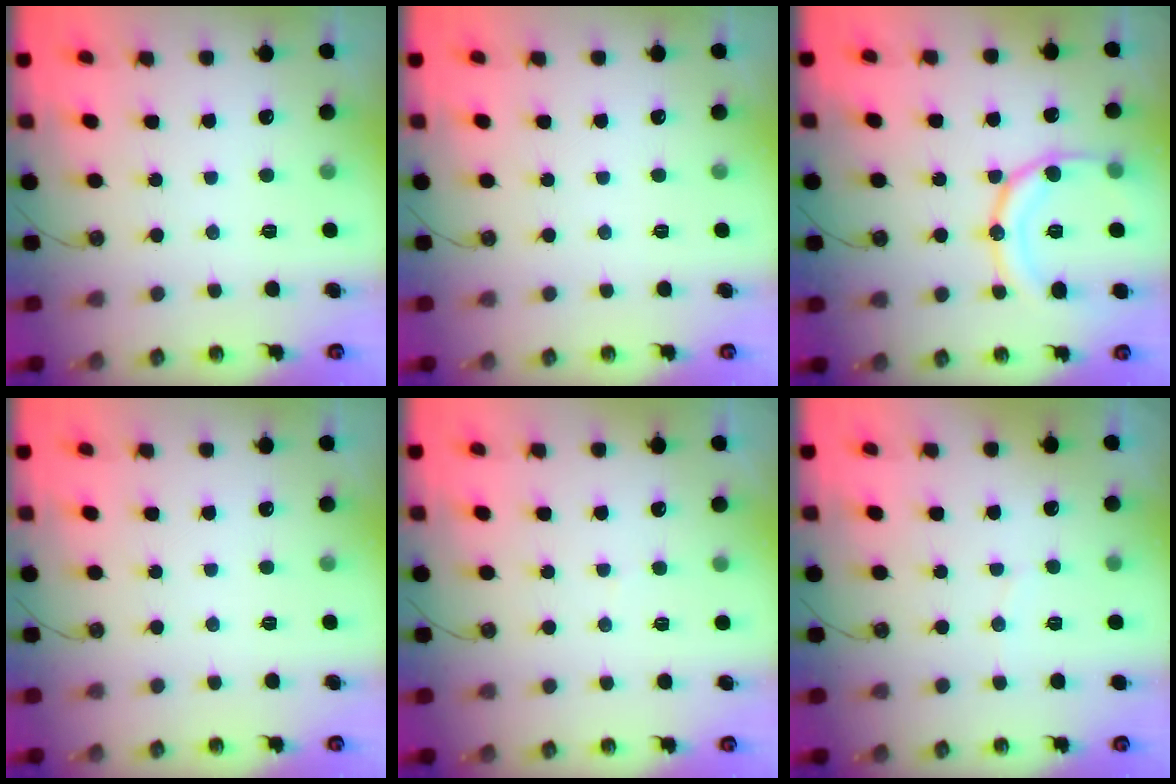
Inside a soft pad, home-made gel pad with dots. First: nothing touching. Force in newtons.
{"total": 0.0}
{"total": 15.6, "press": 15.5, "slide": 1.7}
{"total": 0.0}
{"total": 2.9, "press": 2.9, "slide": 0.2}
{"total": 2.0, "press": 1.8, "slide": 1.0}